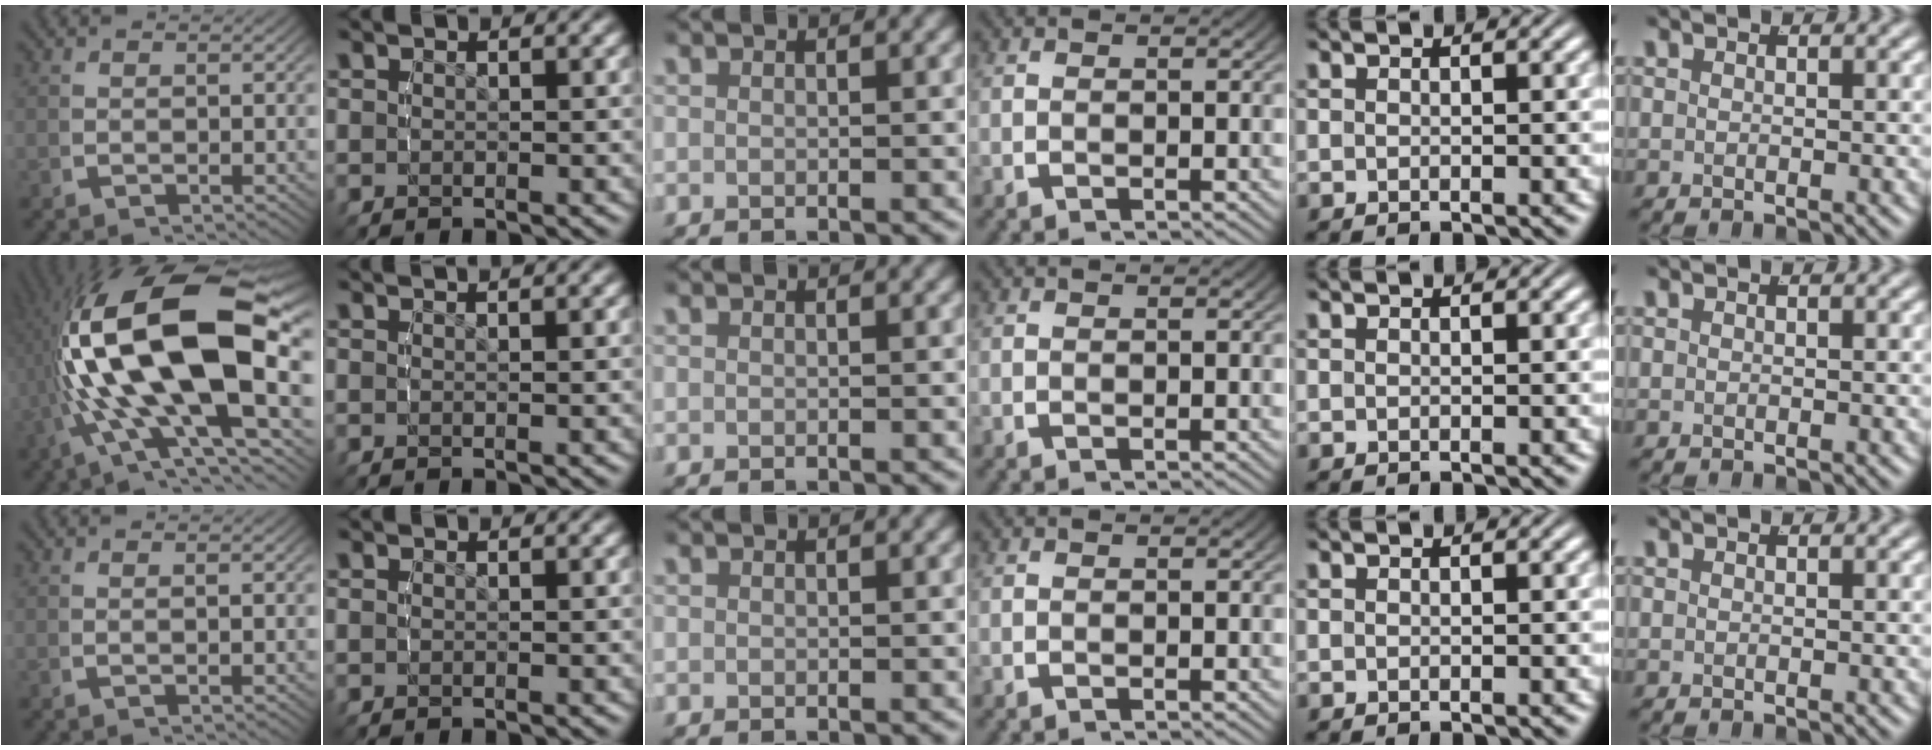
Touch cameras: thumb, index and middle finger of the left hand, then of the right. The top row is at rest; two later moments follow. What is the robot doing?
{"motion": "lift_and_place", "object": "toy banana"}